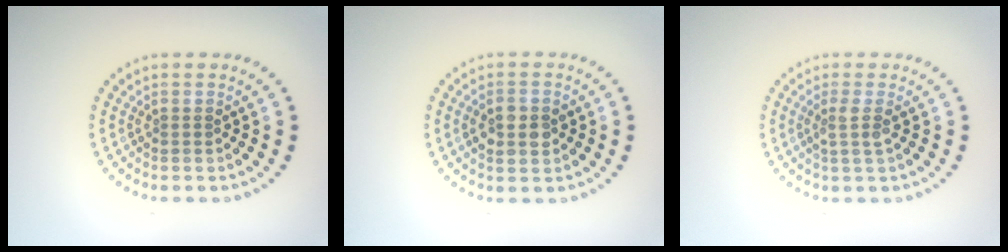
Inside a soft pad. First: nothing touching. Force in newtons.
{"total": 2.9, "press": 2.9, "slide": 0.1}
{"total": 1.6, "press": 1.2, "slide": 1.1}